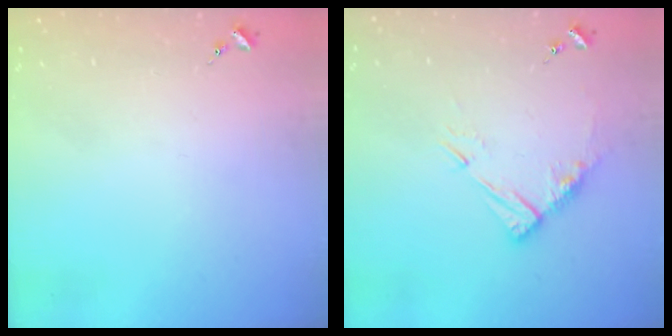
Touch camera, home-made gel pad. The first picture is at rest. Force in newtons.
{"total": 10.2, "press": 10.1, "slide": 0.9}